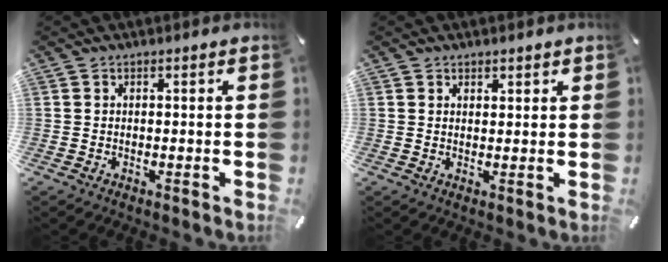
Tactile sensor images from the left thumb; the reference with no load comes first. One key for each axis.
{"total": 1.8, "fx": 1.2, "fy": 1.3, "fz": 0.0, "tx": 0.015, "ty": -0.004, "tz": 0.019}